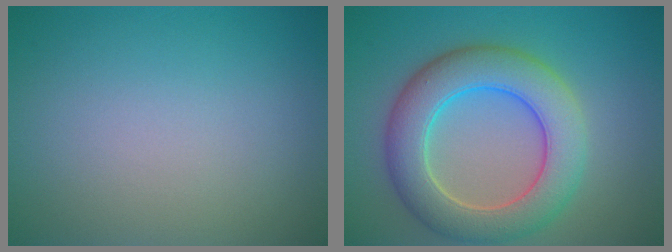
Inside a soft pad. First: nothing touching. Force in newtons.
{"total": 7.6, "press": 7.6, "slide": 0.5}